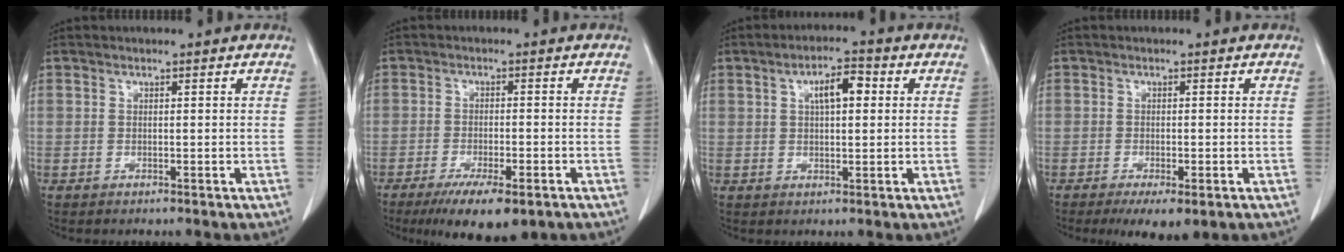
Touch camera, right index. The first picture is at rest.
{"total": 9.8, "force": [-6.4, 2.4, 7.0], "torque": [-0.105, -0.018, -0.094]}
{"total": 5.3, "force": [1.5, 1.8, 4.7], "torque": [-0.079, 0.013, 0.025]}
{"total": 5.5, "force": [-3.2, 1.5, 4.2], "torque": [-0.058, -0.014, -0.043]}